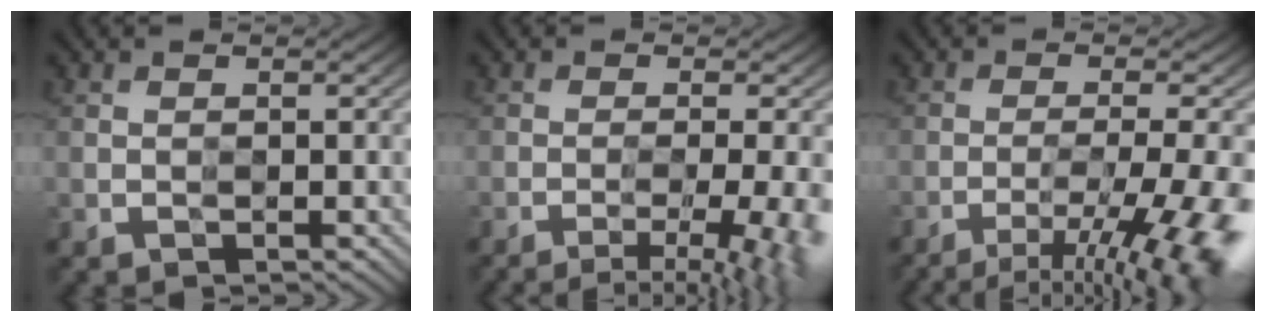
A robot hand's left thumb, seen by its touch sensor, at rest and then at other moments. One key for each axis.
{"total": 8.1, "fx": -3.6, "fy": 2.0, "fz": 6.9, "tx": -0.091, "ty": -0.007, "tz": -0.041}
{"total": 11.9, "fx": -7.2, "fy": 2.1, "fz": 9.3, "tx": -0.151, "ty": -0.005, "tz": -0.097}